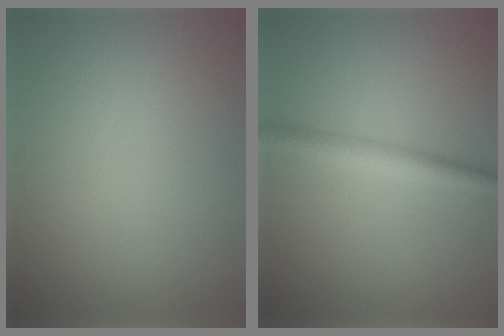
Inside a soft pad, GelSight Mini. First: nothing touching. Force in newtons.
{"total": 2.6, "press": 2.6, "slide": 0.1}